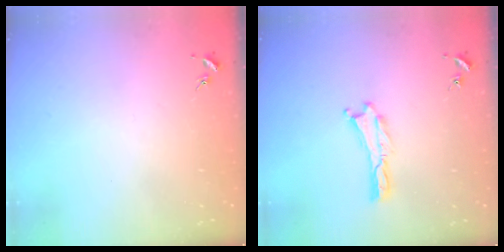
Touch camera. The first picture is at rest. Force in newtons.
{"total": 0.0}